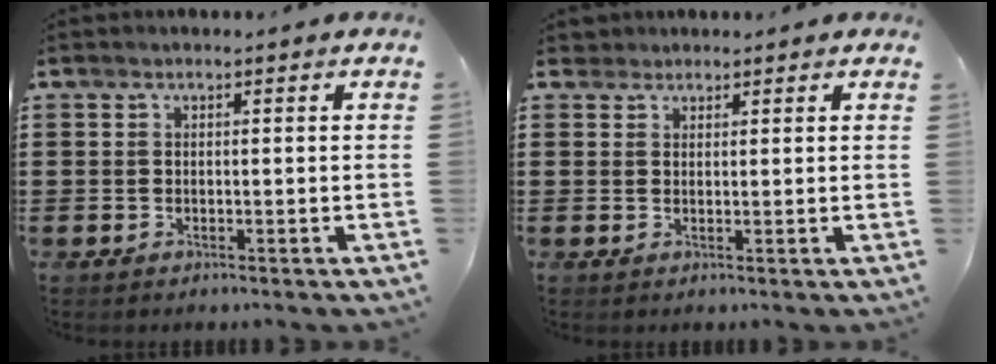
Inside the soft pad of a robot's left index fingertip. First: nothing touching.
{"total": 1.9, "force": [1.6, 0.9, 0.0], "torque": [-0.006, 0.007, 0.032]}